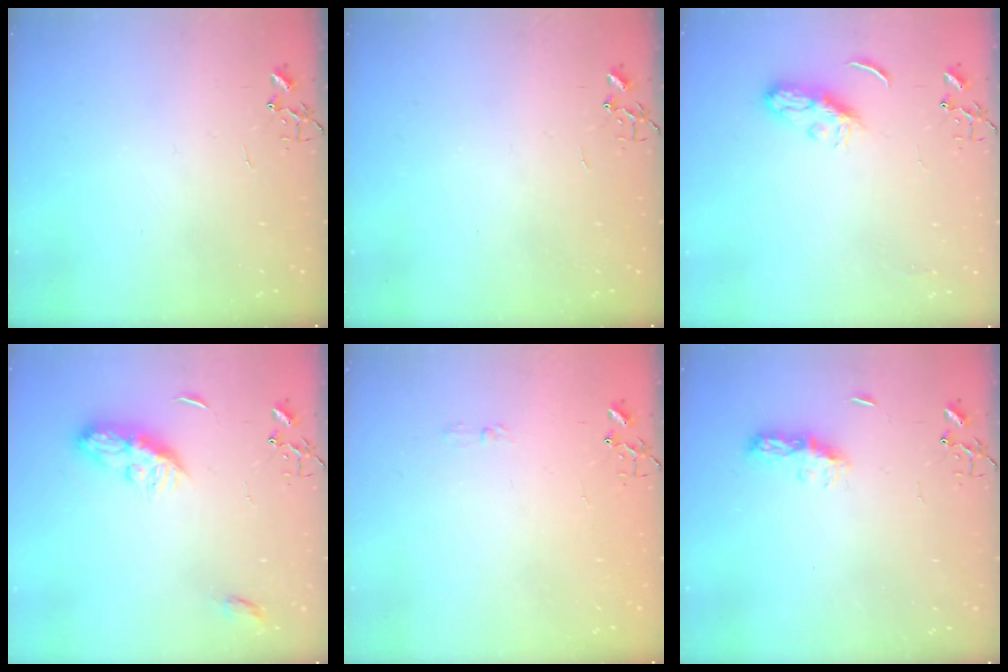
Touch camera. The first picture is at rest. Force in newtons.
{"total": 0.0}
{"total": 6.7, "press": 6.7, "slide": 0.5}
{"total": 8.5, "press": 8.4, "slide": 0.3}
{"total": 3.6, "press": 3.5, "slide": 0.5}
{"total": 6.7, "press": 6.6, "slide": 0.7}